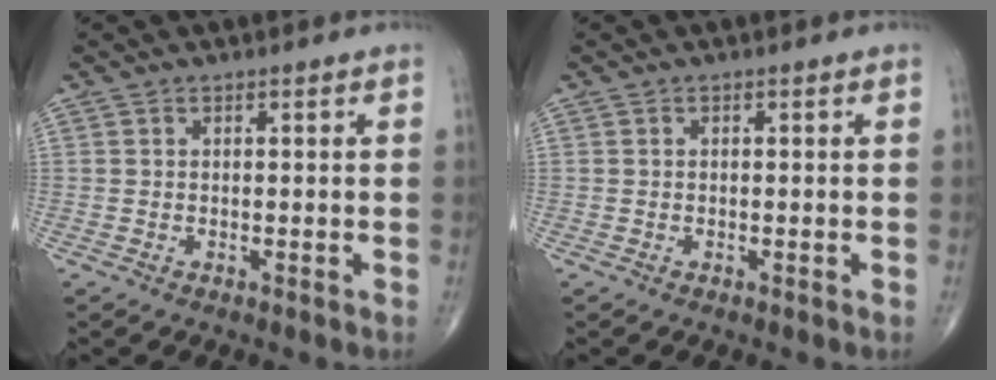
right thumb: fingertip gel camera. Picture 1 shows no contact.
{"total": 0.0}